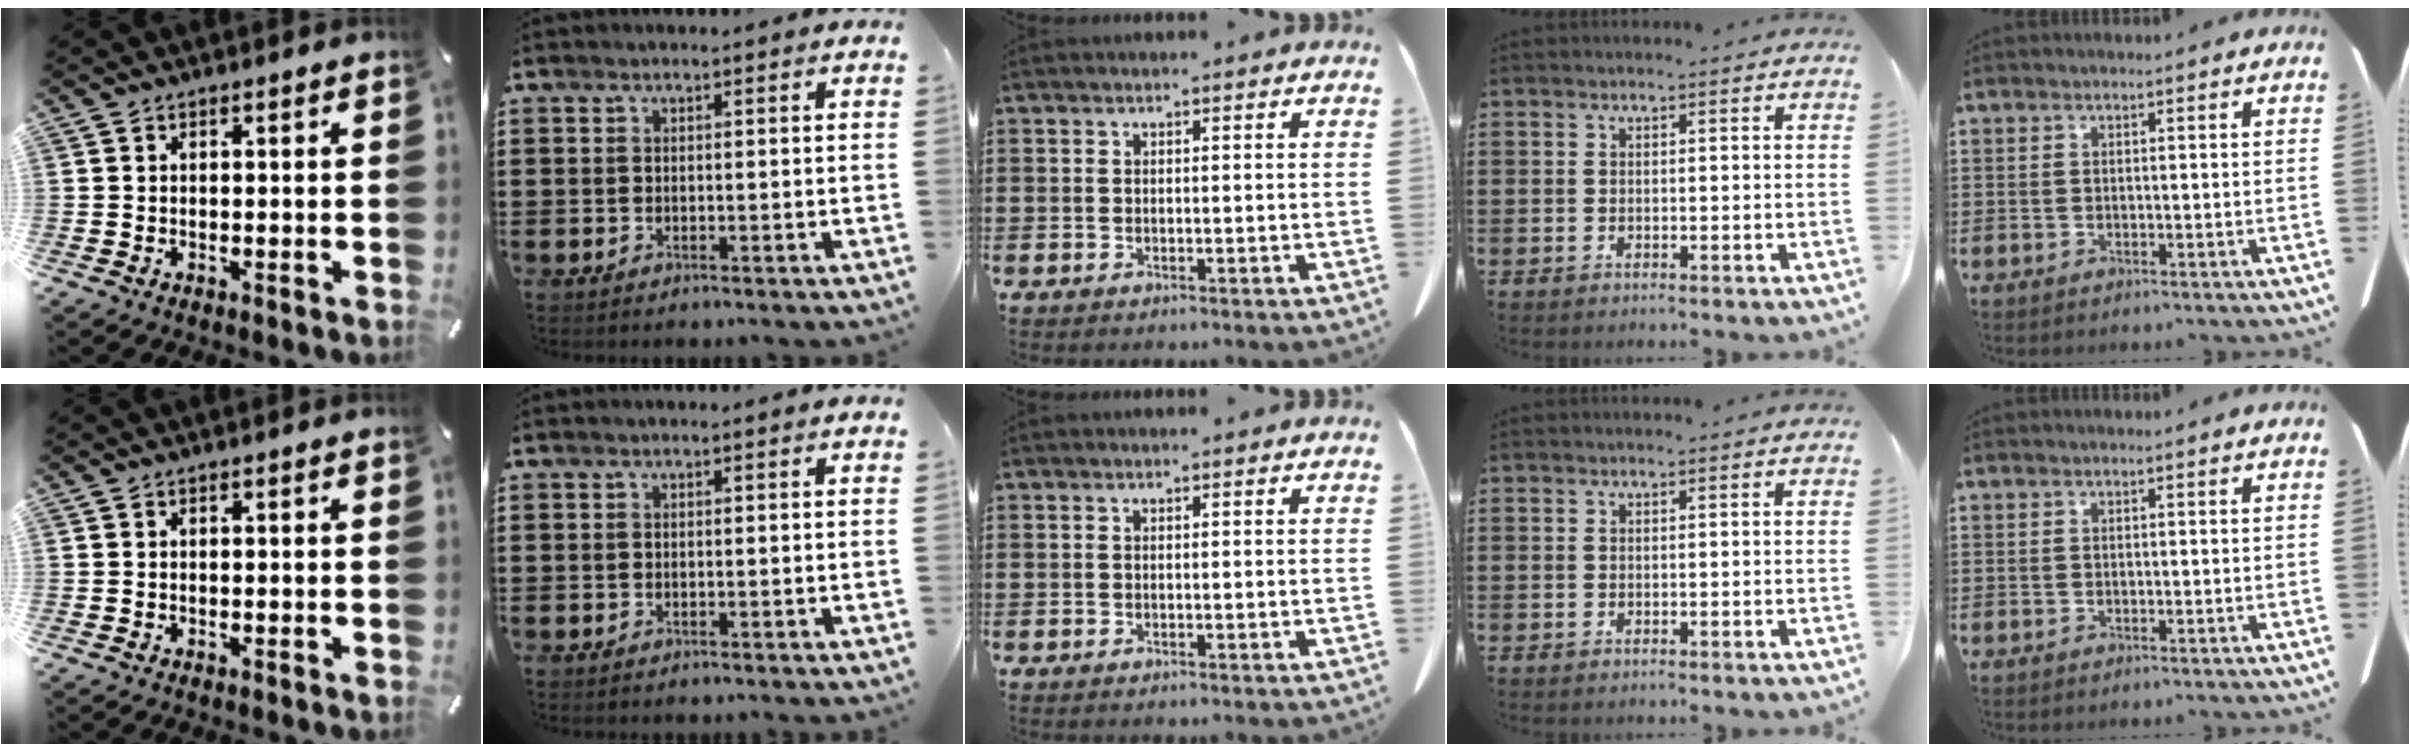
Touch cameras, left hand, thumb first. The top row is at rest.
{}